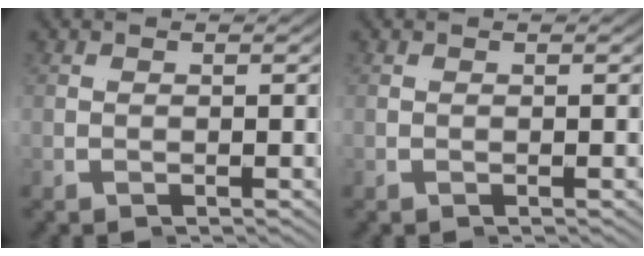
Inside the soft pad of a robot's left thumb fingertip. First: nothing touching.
{"total": 0.0}